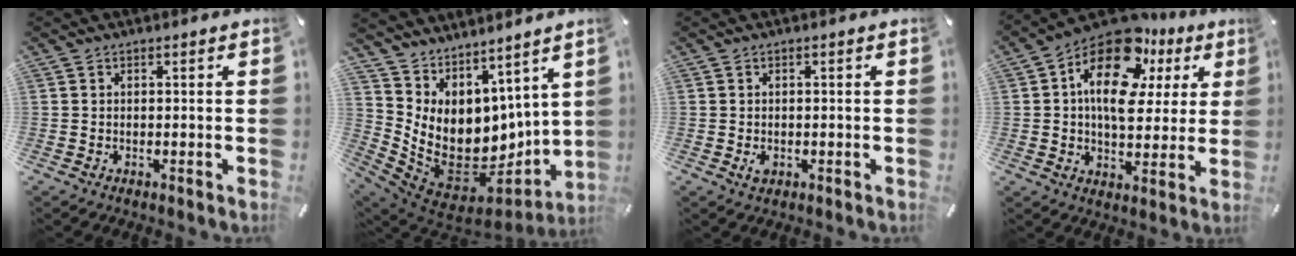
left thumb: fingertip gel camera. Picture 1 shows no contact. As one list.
[{"total": 12.8, "force": [1.6, 10.1, 7.7], "torque": [-0.152, -0.059, 0.044]}, {"total": 1.9, "force": [-0.4, 1.2, 1.3], "torque": [-0.022, 0.003, -0.007]}, {"total": 18.5, "force": [7.2, 11.4, 12.6], "torque": [-0.209, -0.035, 0.123]}]